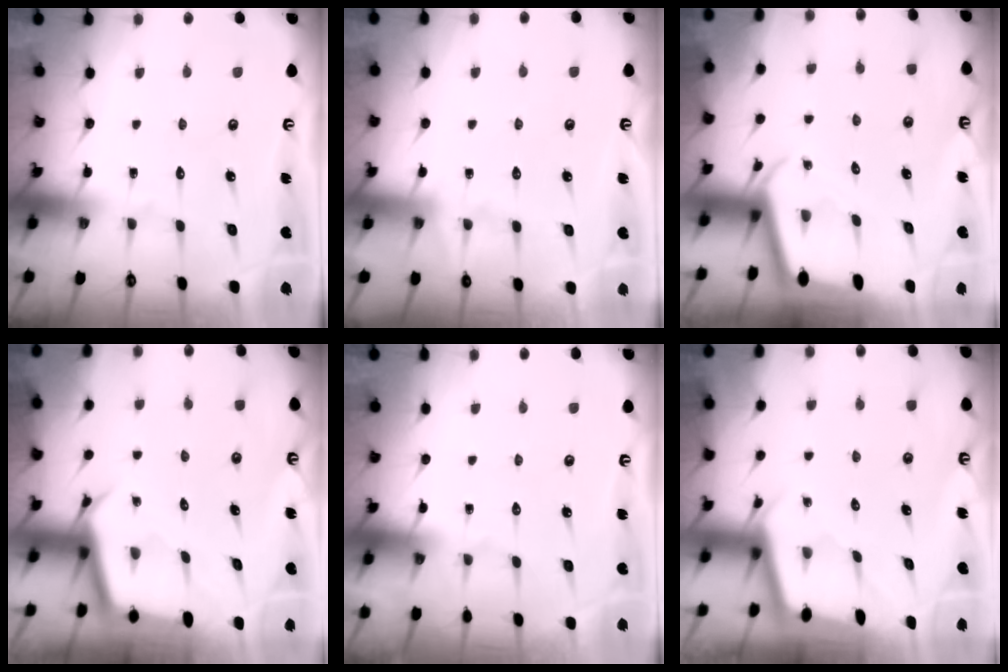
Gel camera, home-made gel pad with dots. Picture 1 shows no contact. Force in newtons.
{"total": 2.5, "press": 2.5, "slide": 0.4}
{"total": 2.1, "press": 2.1, "slide": 0.2}
{"total": 3.0, "press": 3.0, "slide": 0.2}
{"total": 0.0}
{"total": 1.7, "press": 1.7, "slide": 0.1}